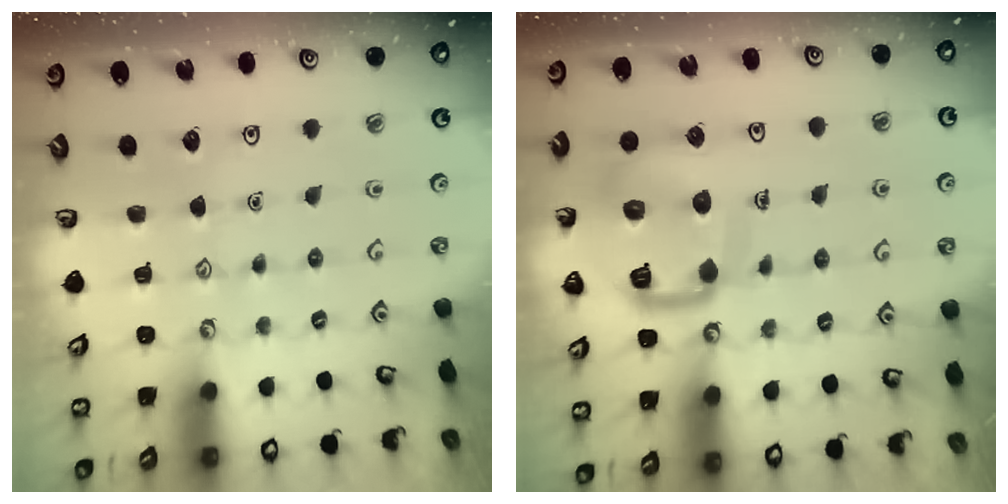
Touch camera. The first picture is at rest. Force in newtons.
{"total": 15.7, "press": 15.6, "slide": 1.6}